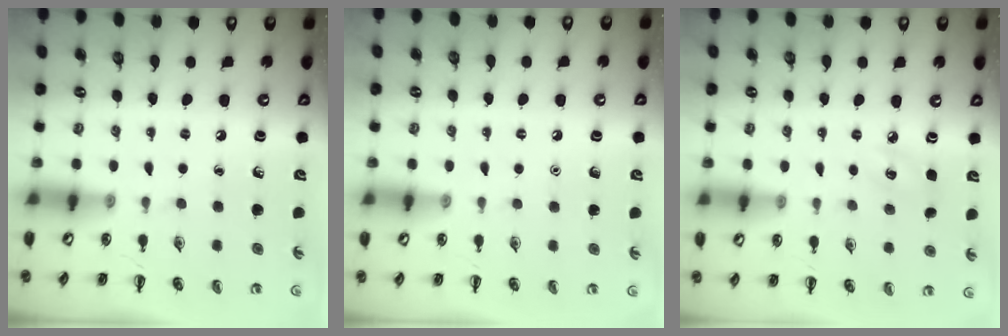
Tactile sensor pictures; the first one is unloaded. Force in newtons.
{"total": 1.6, "press": 1.5, "slide": 0.1}
{"total": 5.2, "press": 5.0, "slide": 1.3}